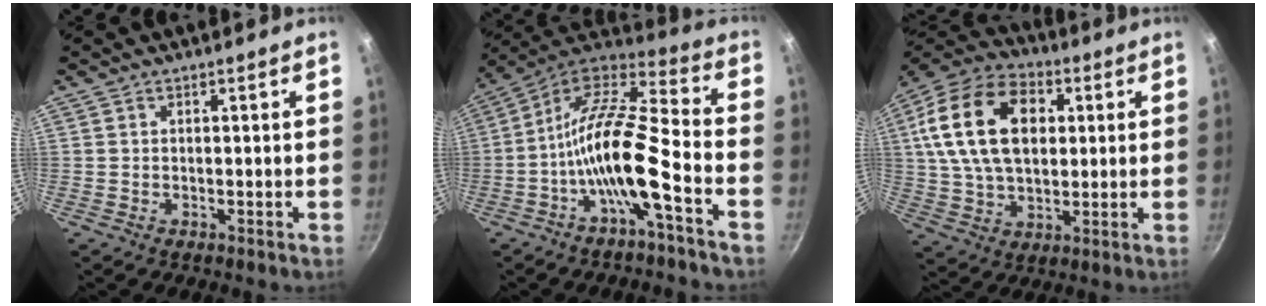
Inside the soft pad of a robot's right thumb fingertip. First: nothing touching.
{"total": 16.3, "force": [-6.0, 4.1, 14.6], "torque": [-0.267, 0.055, -0.125]}
{"total": 21.2, "force": [4.5, 13.9, 15.4], "torque": [-0.265, 0.014, 0.069]}